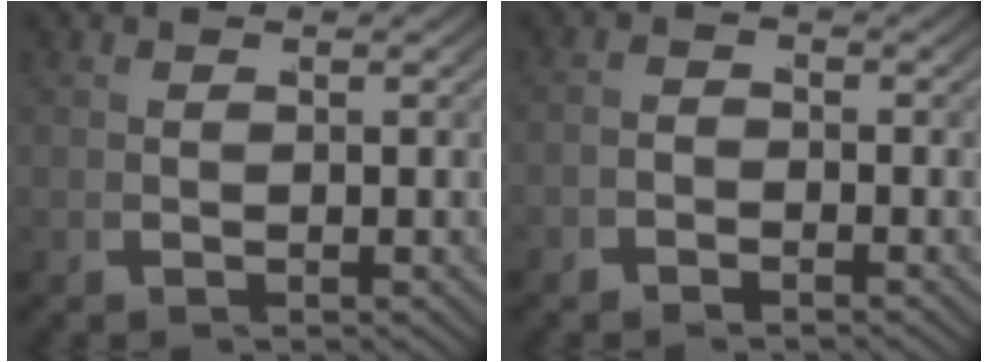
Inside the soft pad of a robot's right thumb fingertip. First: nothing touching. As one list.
[{"total": 1.4, "force": [-1.4, 0.1, 0.0], "torque": [0.002, 0.000, -0.035]}]